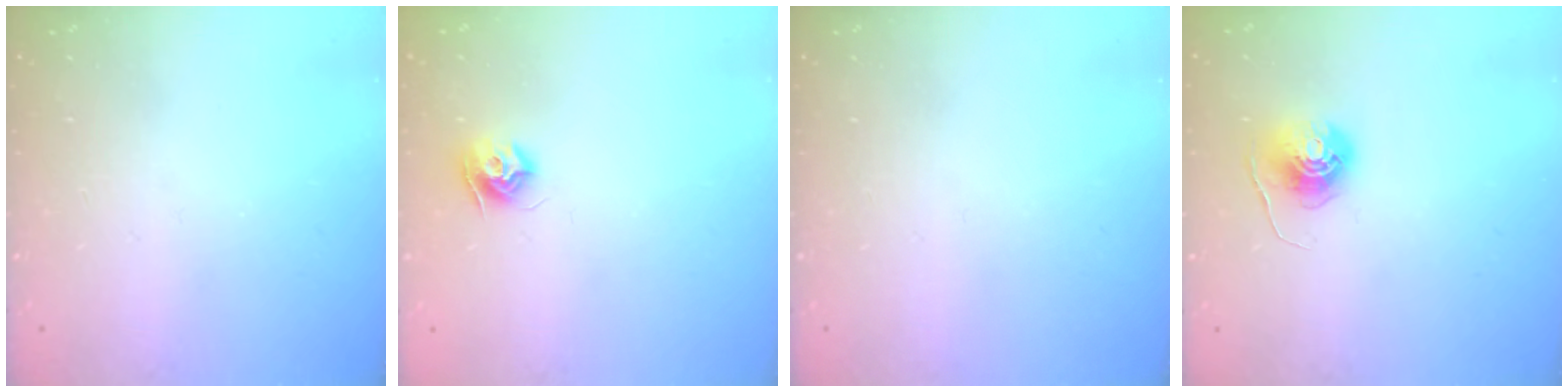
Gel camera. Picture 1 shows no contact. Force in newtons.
{"total": 8.1, "press": 8.1, "slide": 0.1}
{"total": 0.0}
{"total": 6.7, "press": 6.7, "slide": 0.3}